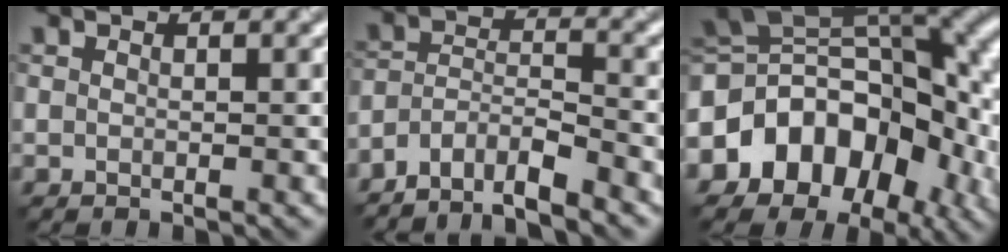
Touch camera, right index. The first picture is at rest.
{"total": 5.6, "force": [-5.0, 1.3, 2.2], "torque": [-0.037, -0.002, -0.092]}
{"total": 12.9, "force": [-2.9, 9.0, 8.7], "torque": [-0.137, 0.025, -0.064]}